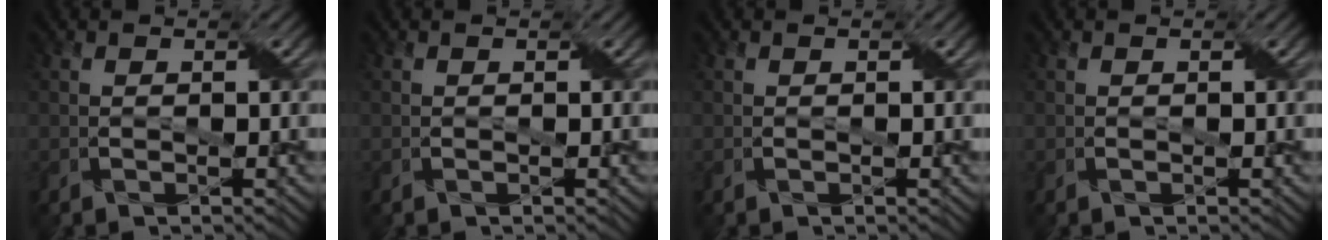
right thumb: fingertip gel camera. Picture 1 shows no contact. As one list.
[{"total": 0.0}, {"total": 0.0}, {"total": 0.0}]